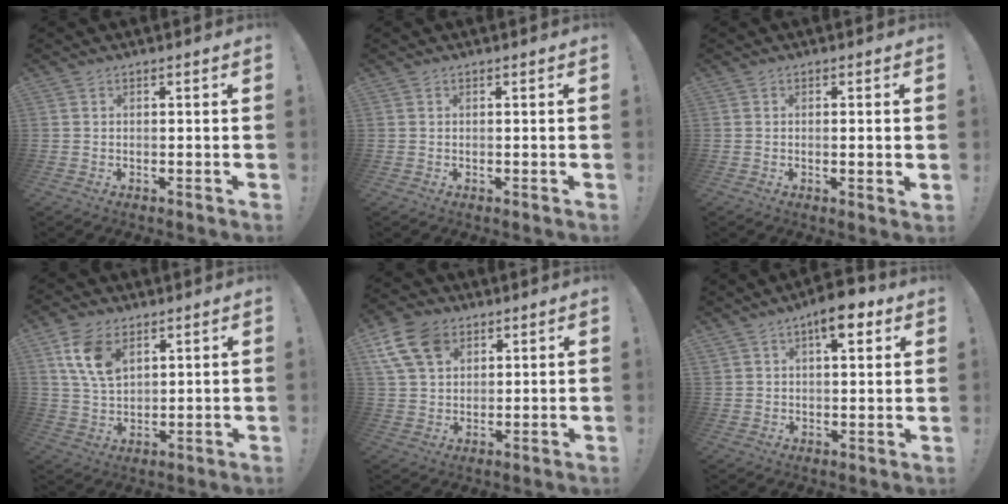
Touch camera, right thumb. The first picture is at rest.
{"total": 0.0}
{"total": 1.8, "force": [0.1, 0.3, 1.7], "torque": [-0.027, -0.001, 0.003]}
{"total": 11.4, "force": [5.8, 6.7, 7.2], "torque": [-0.138, -0.010, 0.112]}
{"total": 13.2, "force": [6.5, 9.1, 7.0], "torque": [-0.125, -0.026, 0.130]}
{"total": 10.7, "force": [6.2, 6.2, 6.2], "torque": [-0.070, -0.035, 0.110]}